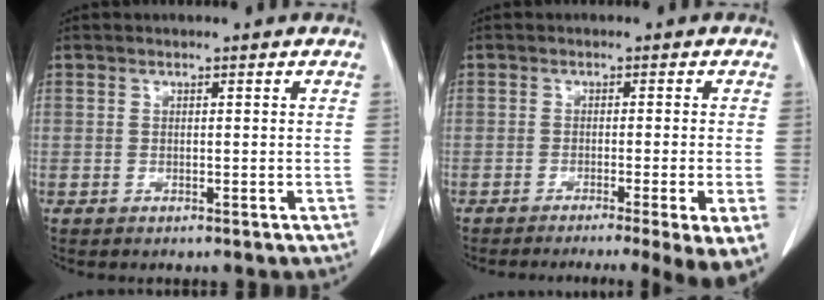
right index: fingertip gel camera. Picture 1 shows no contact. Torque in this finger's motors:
{"motor_torque": [2.14, 0.00, 0.77, 0.15]}